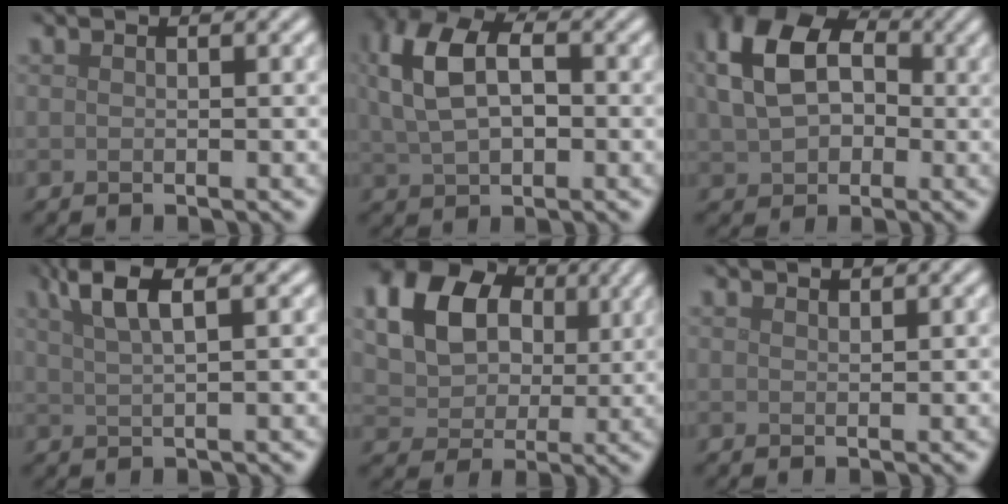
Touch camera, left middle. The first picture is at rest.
{"total": 6.7, "force": [1.5, 4.1, 5.2], "torque": [-0.116, 0.013, 0.023]}
{"total": 10.0, "force": [1.8, 7.3, 6.5], "torque": [-0.144, 0.027, 0.028]}
{"total": 4.3, "force": [2.4, 1.1, 3.4], "torque": [-0.054, 0.013, 0.043]}
{"total": 15.9, "force": [6.5, 12.0, 8.2], "torque": [-0.180, 0.029, 0.124]}
{"total": 0.7, "force": [0.7, 0.1, 0.1], "torque": [-0.002, -0.001, 0.014]}